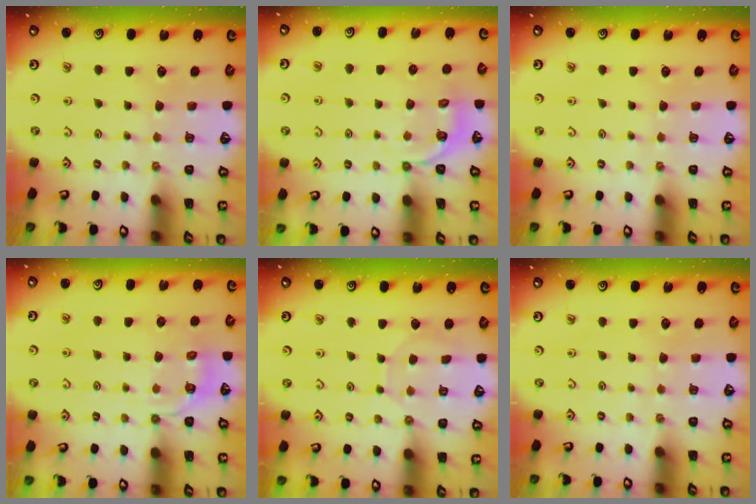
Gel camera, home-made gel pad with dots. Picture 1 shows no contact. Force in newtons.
{"total": 5.0, "press": 4.3, "slide": 2.5}
{"total": 0.0}
{"total": 6.3, "press": 6.0, "slide": 1.9}
{"total": 6.9, "press": 6.9, "slide": 0.7}
{"total": 0.0}